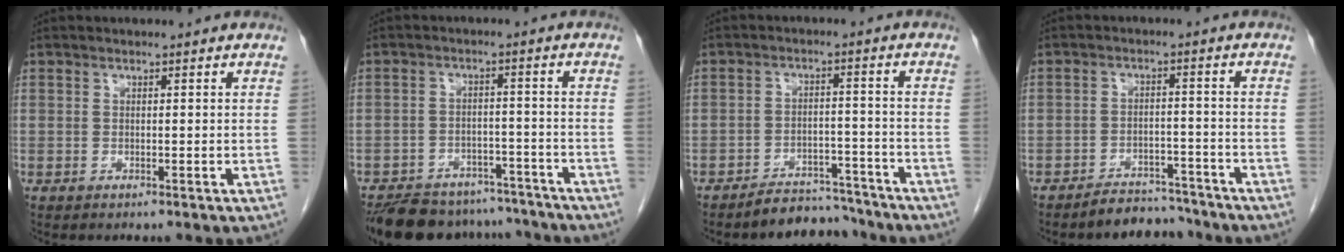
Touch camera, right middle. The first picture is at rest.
{"total": 14.8, "force": [-12.9, 5.9, 4.3], "torque": [-0.073, 0.010, -0.176]}
{"total": 6.6, "force": [-6.2, 2.2, 0.4], "torque": [0.005, 0.012, -0.097]}
{"total": 5.8, "force": [-5.4, 2.0, 0.3], "torque": [0.003, 0.006, -0.084]}